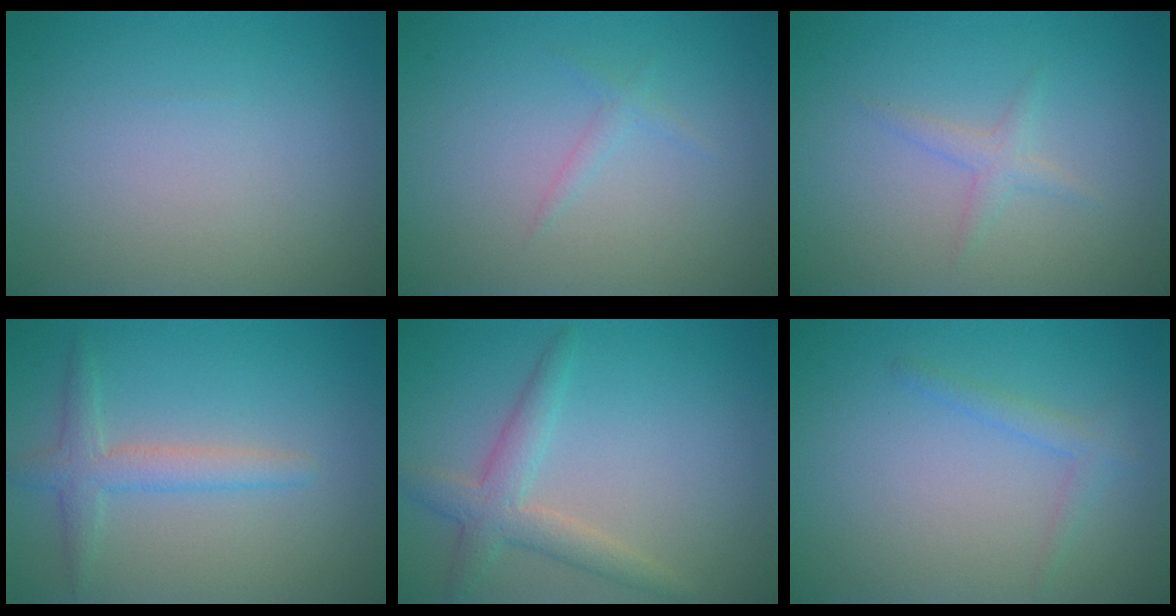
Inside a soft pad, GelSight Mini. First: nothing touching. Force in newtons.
{"total": 0.8, "press": 0.8, "slide": 0.0}
{"total": 1.3, "press": 1.3, "slide": 0.1}
{"total": 2.7, "press": 2.7, "slide": 0.1}
{"total": 3.1, "press": 3.1, "slide": 0.1}
{"total": 1.4, "press": 1.4, "slide": 0.1}